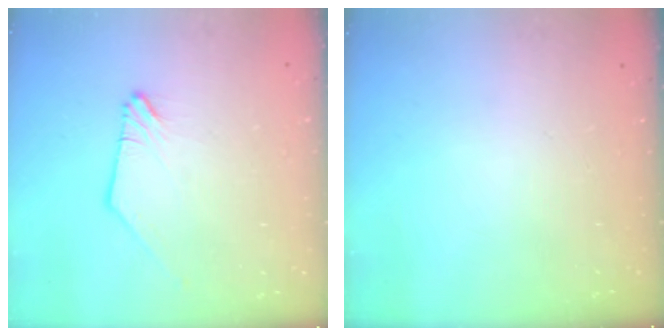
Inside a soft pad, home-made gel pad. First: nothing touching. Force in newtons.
{"total": 0.0}